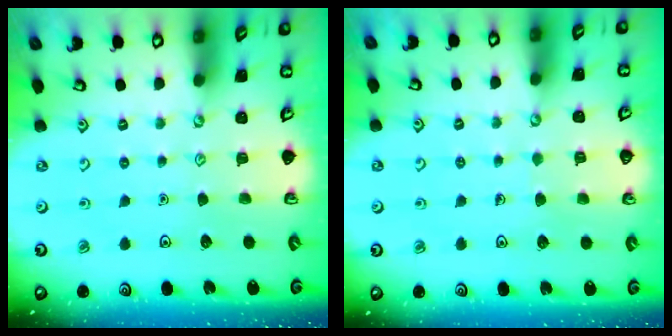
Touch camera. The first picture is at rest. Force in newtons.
{"total": 2.9, "press": 2.9, "slide": 0.2}